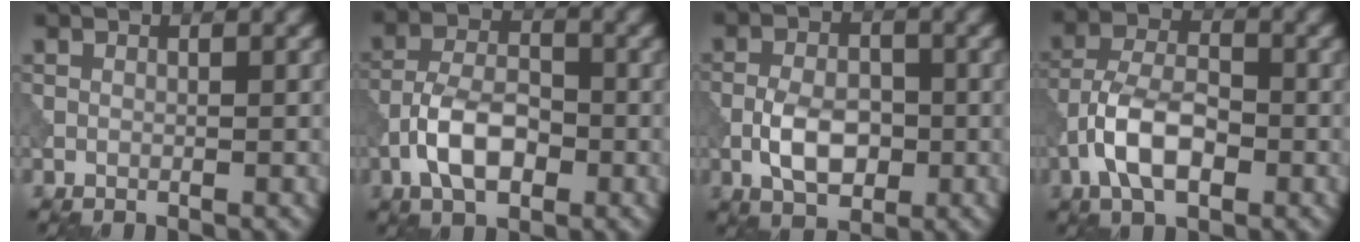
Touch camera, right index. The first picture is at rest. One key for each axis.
{"total": 5.7, "fx": -2.3, "fy": 3.0, "fz": 4.2, "tx": -0.075, "ty": 0.006, "tz": -0.049}
{"total": 4.7, "fx": -1.3, "fy": 2.8, "fz": 3.6, "tx": -0.068, "ty": 0.002, "tz": -0.029}
{"total": 6.3, "fx": -2.5, "fy": 3.2, "fz": 4.8, "tx": -0.092, "ty": 0.007, "tz": -0.055}